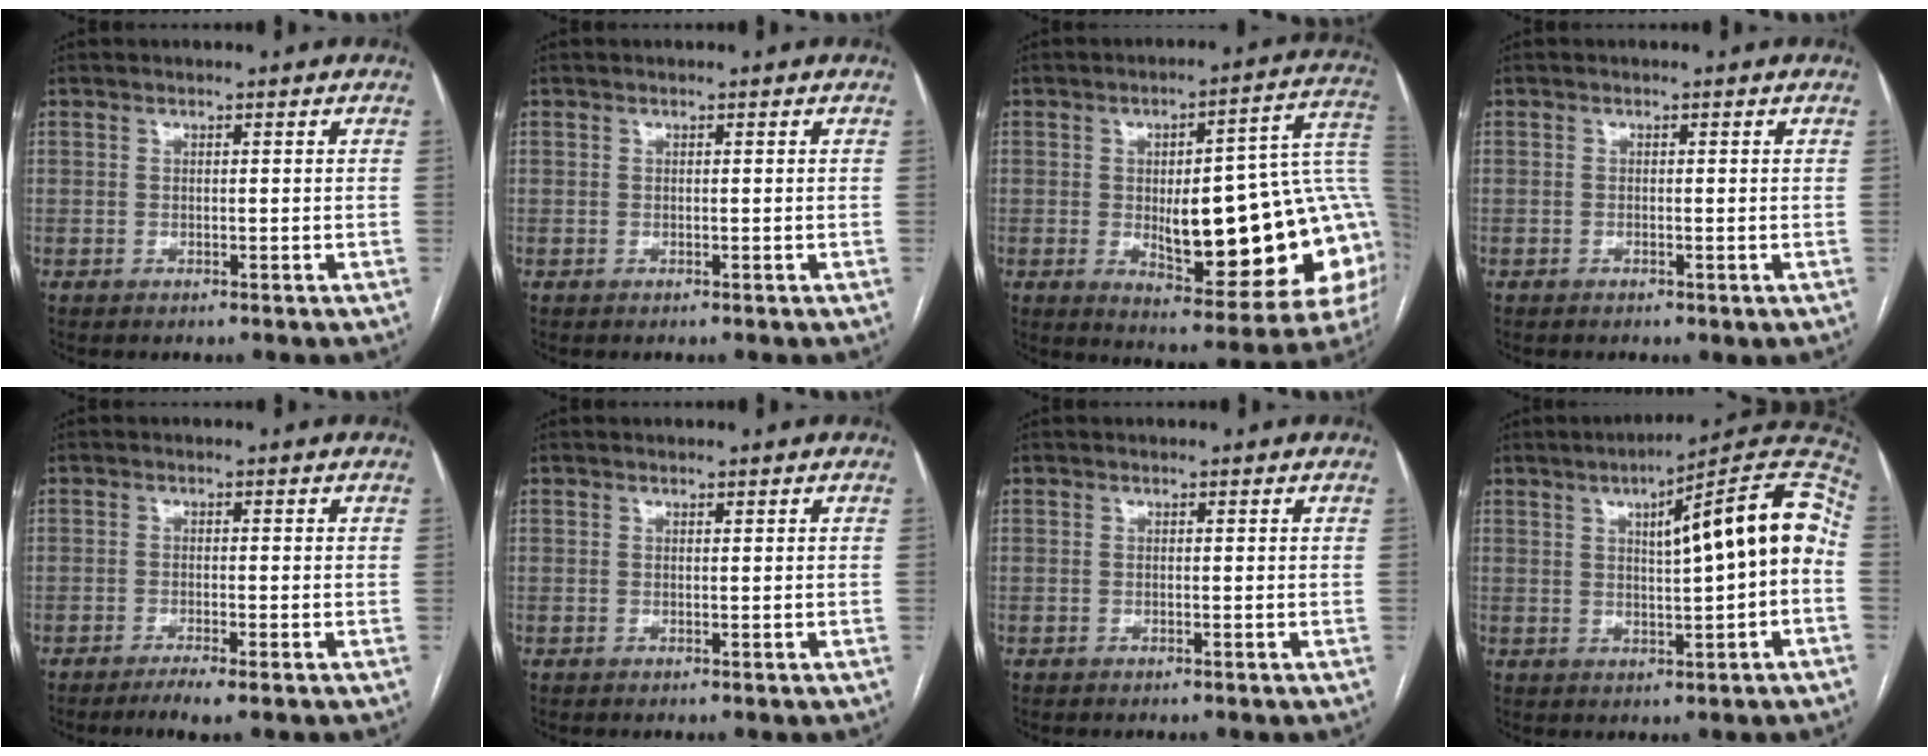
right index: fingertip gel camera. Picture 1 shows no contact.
{"total": 0.0}
{"total": 25.0, "force": [-1.9, 6.6, 24.0], "torque": [-0.237, 0.021, -0.010]}
{"total": 0.7, "force": [-0.3, 0.4, 0.4], "torque": [-0.008, 0.000, -0.003]}
{"total": 2.8, "force": [-1.8, 0.0, 2.1], "torque": [-0.037, -0.006, -0.033]}
{"total": 0.0}
{"total": 0.0}
{"total": 15.0, "force": [1.7, 1.7, 14.8], "torque": [-0.200, 0.040, 0.019]}